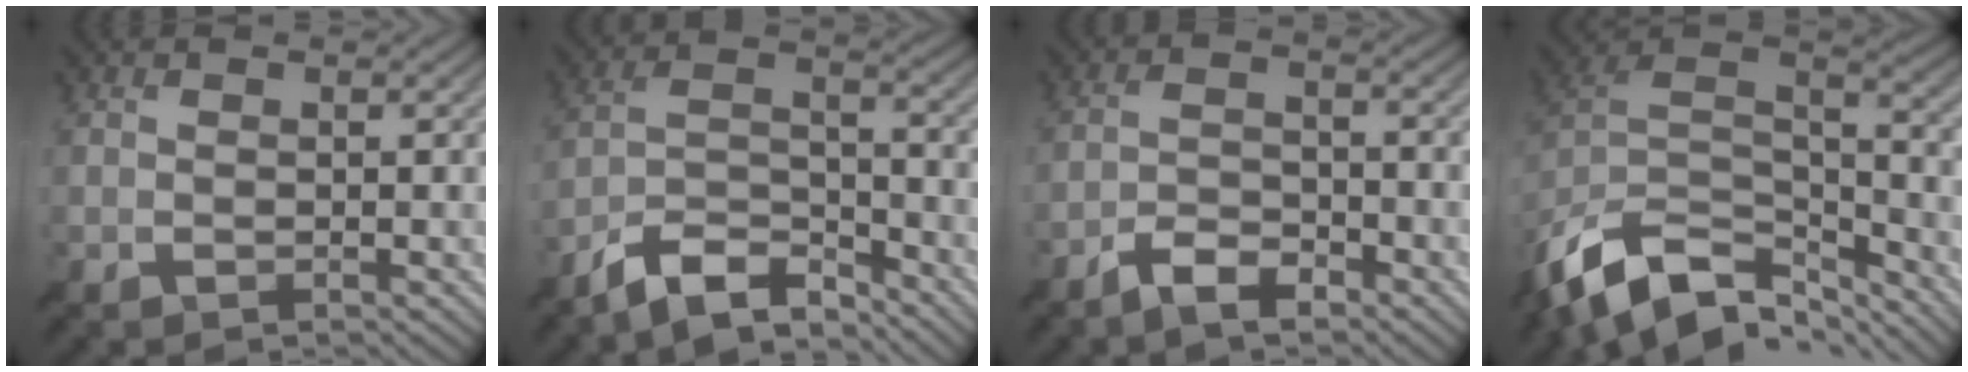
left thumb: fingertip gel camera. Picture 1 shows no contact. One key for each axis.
{"total": 8.3, "fx": -6.9, "fy": 2.1, "fz": 4.0, "tx": -0.076, "ty": 0.006, "tz": -0.142}
{"total": 4.2, "fx": -3.2, "fy": 1.2, "fz": 2.3, "tx": -0.049, "ty": 0.003, "tz": -0.068}
{"total": 15.2, "fx": -10.0, "fy": 7.8, "fz": 8.3, "tx": -0.229, "ty": -0.020, "tz": -0.163}